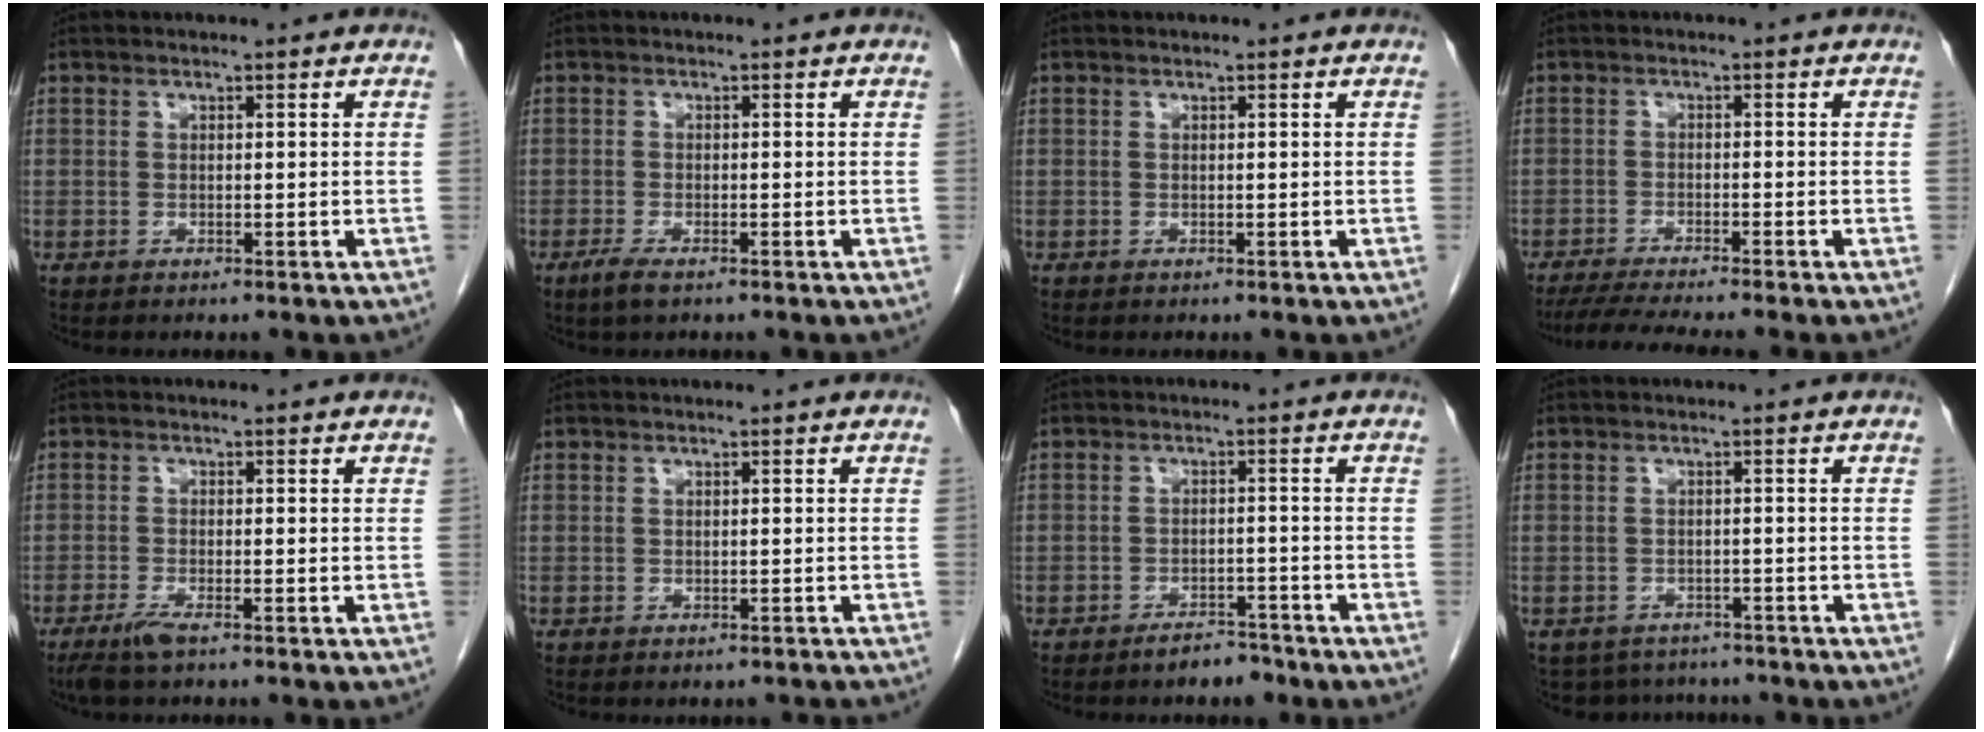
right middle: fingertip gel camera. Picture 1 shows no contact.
{"total": 2.3, "force": [-1.6, 0.4, 1.7], "torque": [-0.041, -0.006, -0.032]}
{"total": 0.0}
{"total": 8.1, "force": [-6.9, -1.2, 4.0], "torque": [-0.053, -0.023, -0.111]}
{"total": 2.9, "force": [-2.1, 0.2, 2.0], "torque": [-0.048, -0.007, -0.043]}
{"total": 1.6, "force": [-1.4, 0.5, 0.4], "torque": [-0.004, -0.002, -0.019]}
{"total": 3.4, "force": [-2.9, 1.2, 1.3], "torque": [-0.018, 0.003, -0.043]}
{"total": 6.9, "force": [-6.2, 3.1, 0.8], "torque": [-0.008, 0.007, -0.077]}